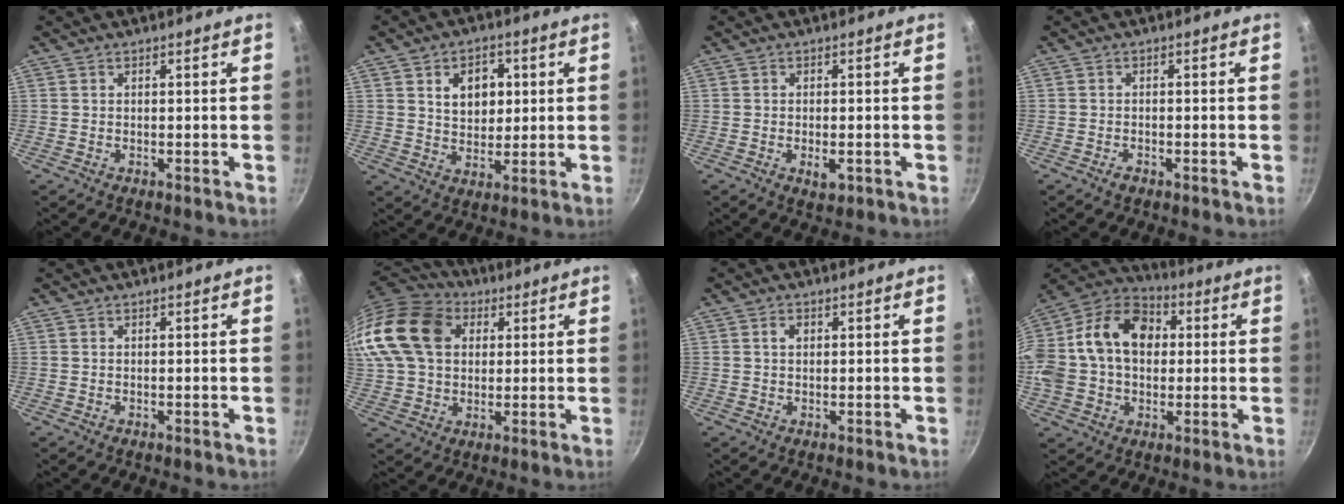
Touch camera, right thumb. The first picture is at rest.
{"total": 8.4, "force": [2.4, 6.1, 5.3], "torque": [-0.052, -0.006, 0.040]}
{"total": 3.0, "force": [-0.9, 1.4, 2.5], "torque": [-0.039, 0.000, -0.012]}
{"total": 1.2, "force": [-0.8, 0.4, 0.7], "torque": [-0.019, 0.008, -0.016]}
{"total": 0.0}
{"total": 21.3, "force": [6.2, 15.7, 12.9], "torque": [-0.262, 0.019, 0.107]}
{"total": 1.7, "force": [0.5, 1.2, 1.1], "torque": [-0.013, 0.004, 0.008]}
{"total": 22.4, "force": [2.3, 16.5, 14.9], "torque": [-0.264, 0.048, 0.026]}